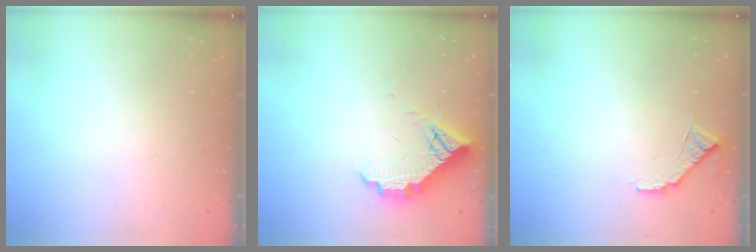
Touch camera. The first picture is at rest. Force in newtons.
{"total": 10.0, "press": 10.0, "slide": 0.8}
{"total": 6.0, "press": 6.0, "slide": 0.4}